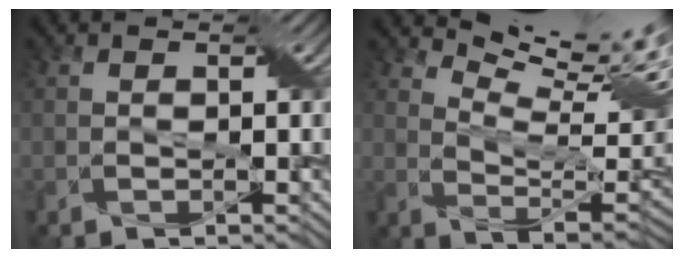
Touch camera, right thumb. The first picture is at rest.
{"total": 14.6, "force": [9.5, 4.0, 10.3], "torque": [-0.169, 0.008, 0.133]}